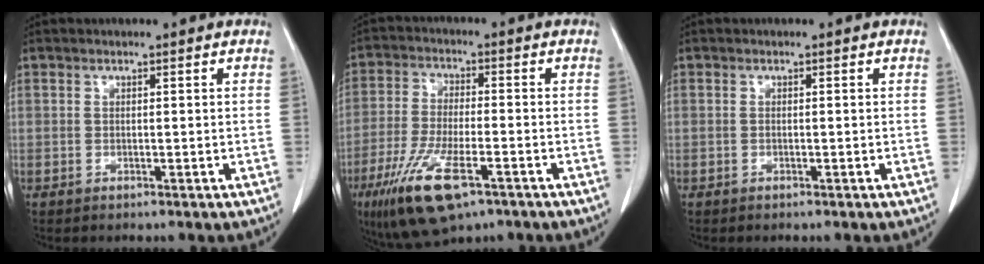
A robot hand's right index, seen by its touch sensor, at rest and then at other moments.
{"total": 12.3, "force": [-6.7, 3.1, 9.8], "torque": [-0.192, -0.025, -0.113]}
{"total": 0.0}